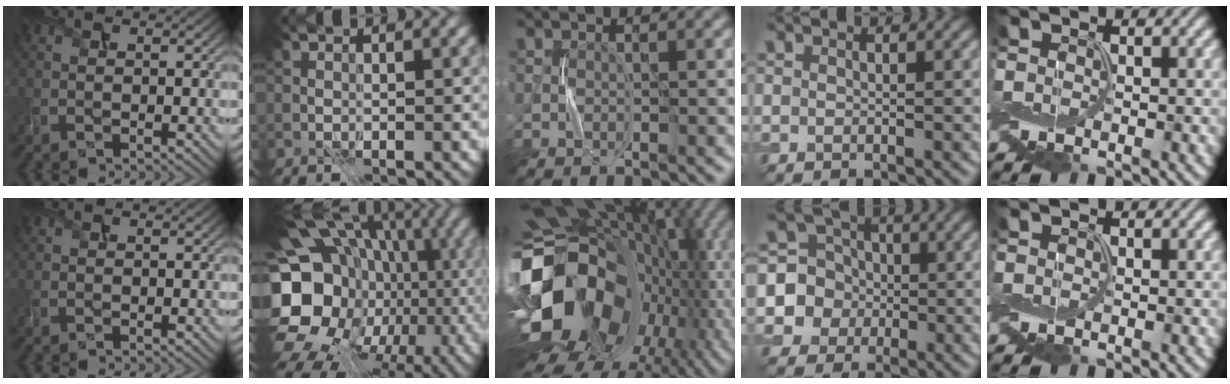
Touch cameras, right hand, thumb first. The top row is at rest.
{"index": {"total": 23.0, "force": [-3.8, 20.2, 10.2], "torque": [-0.209, 0.001, -0.090]}, "middle": {"total": 17.7, "force": [-3.7, 12.6, 11.9], "torque": [-0.234, -0.029, -0.041]}, "ring": {"total": 5.7, "force": [-0.9, 5.7, 0.2], "torque": [0.008, 0.029, -0.036]}}